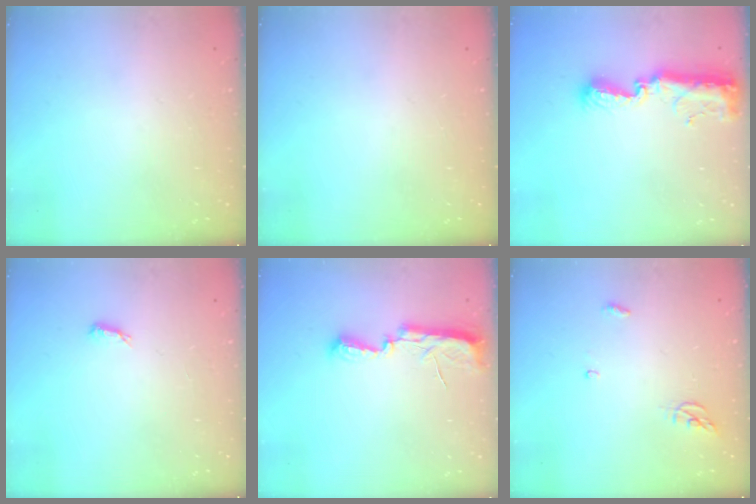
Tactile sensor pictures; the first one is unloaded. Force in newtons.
{"total": 0.0}
{"total": 14.4, "press": 13.1, "slide": 6.0}
{"total": 4.2, "press": 4.2, "slide": 0.7}
{"total": 8.9, "press": 8.5, "slide": 2.4}
{"total": 3.8, "press": 3.8, "slide": 0.3}